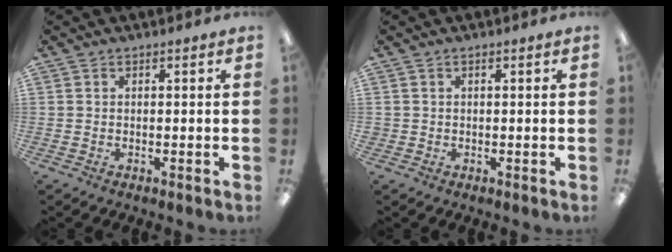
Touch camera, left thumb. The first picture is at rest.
{"total": 0.7, "force": [0.1, 0.7, 0.0], "torque": [0.001, 0.005, 0.001]}